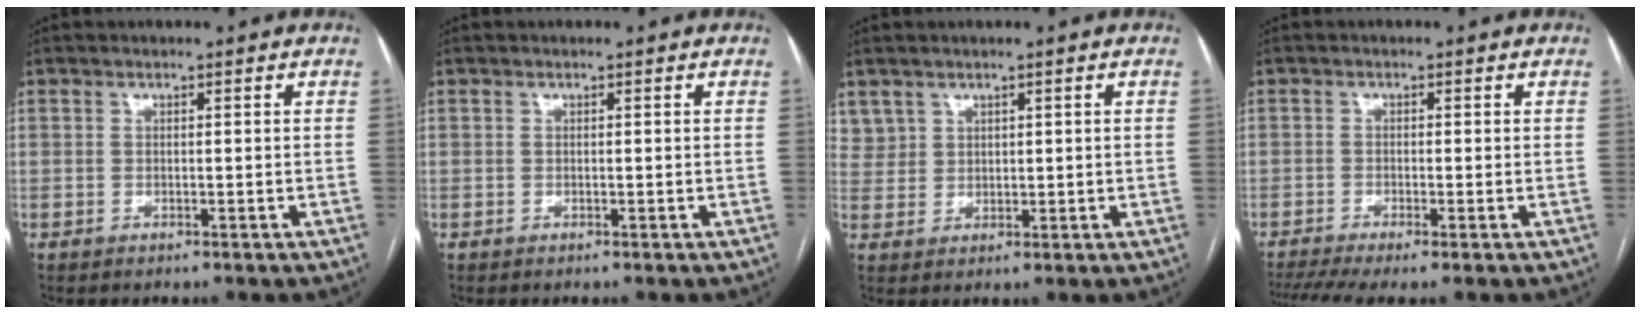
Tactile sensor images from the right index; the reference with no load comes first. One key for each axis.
{"total": 0.0}
{"total": 3.7, "fx": 2.5, "fy": 2.7, "fz": 0.0, "tx": 0.009, "ty": 0.009, "tz": 0.054}
{"total": 4.2, "fx": -2.8, "fy": 0.3, "fz": 3.1, "tx": -0.057, "ty": -0.007, "tz": -0.050}